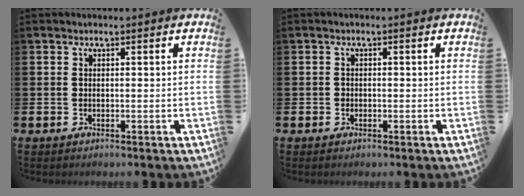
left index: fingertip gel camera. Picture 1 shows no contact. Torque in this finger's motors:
{"motor_torque": [-0.27, 0.05, -0.05, -0.01]}